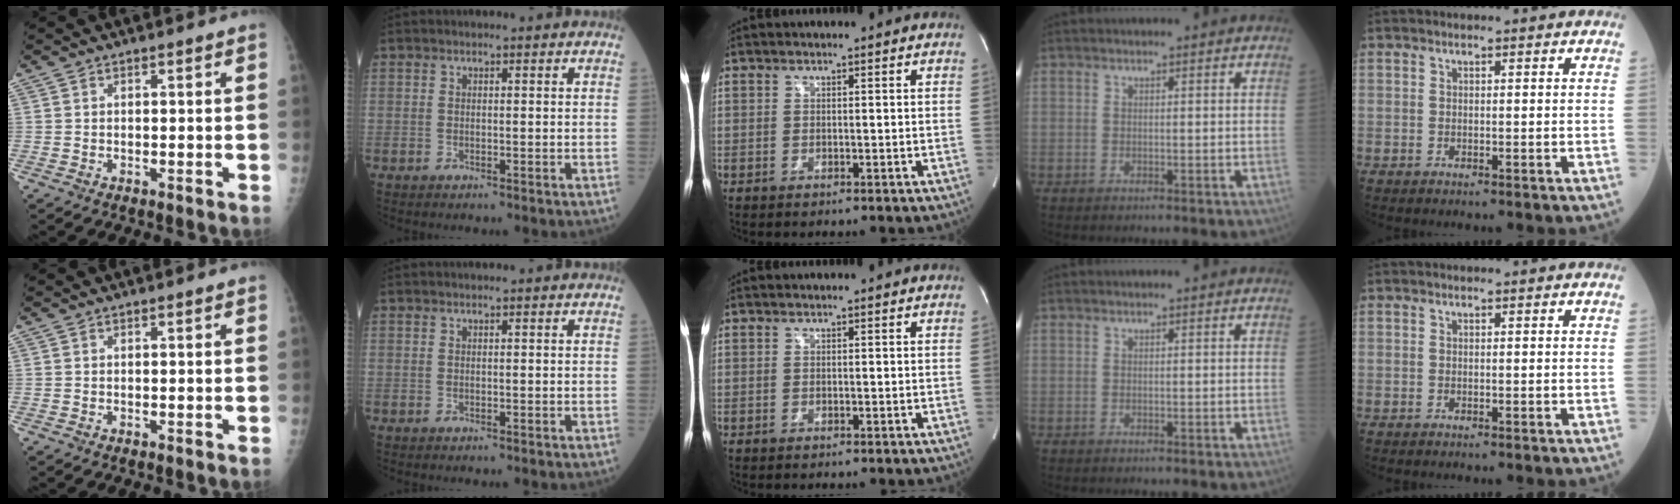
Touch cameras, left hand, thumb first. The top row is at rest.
{}